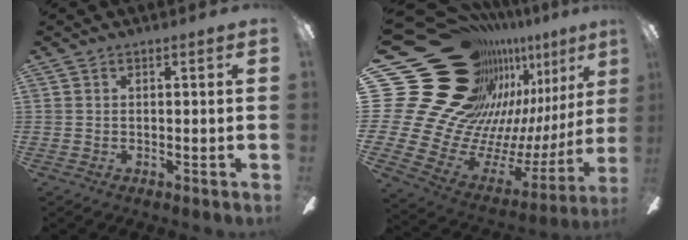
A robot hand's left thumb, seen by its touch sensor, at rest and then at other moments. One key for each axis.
{"total": 31.5, "fx": 18.7, "fy": 19.2, "fz": 16.5, "tx": -0.282, "ty": -0.197, "tz": 0.409}